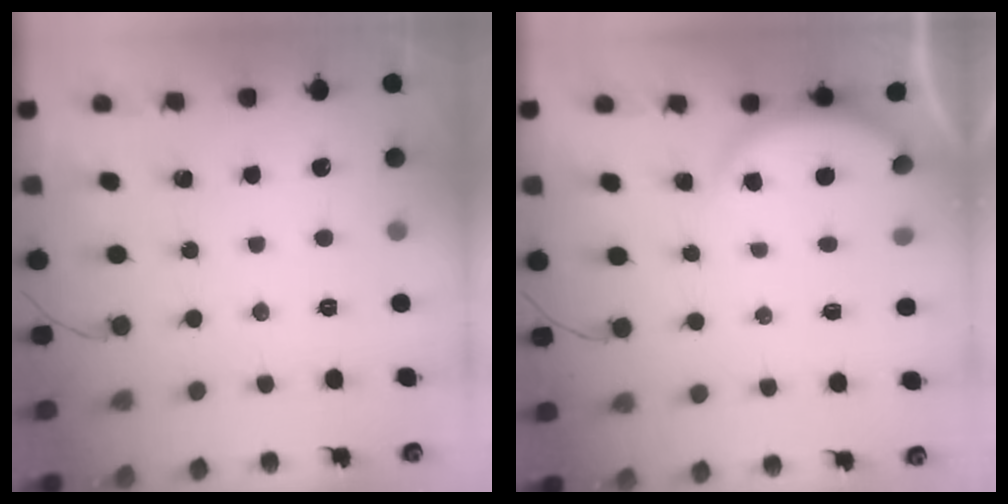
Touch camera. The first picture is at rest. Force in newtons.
{"total": 2.2, "press": 2.2, "slide": 0.6}